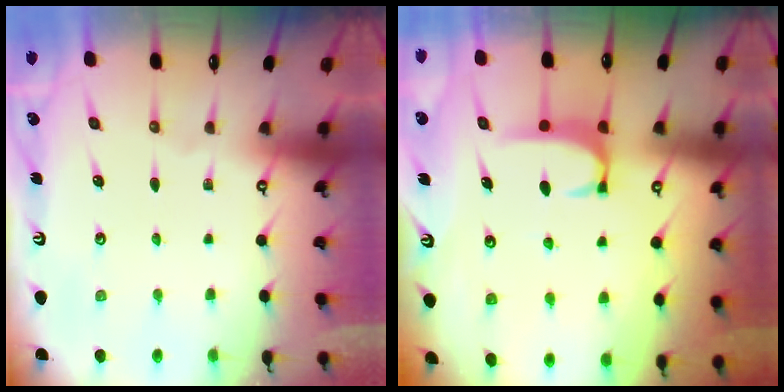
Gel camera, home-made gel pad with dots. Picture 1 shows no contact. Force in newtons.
{"total": 1.8, "press": 1.8, "slide": 0.5}